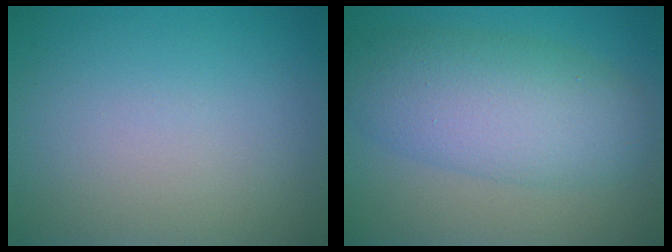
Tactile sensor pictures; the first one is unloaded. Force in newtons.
{"total": 7.1, "press": 7.1, "slide": 0.0}